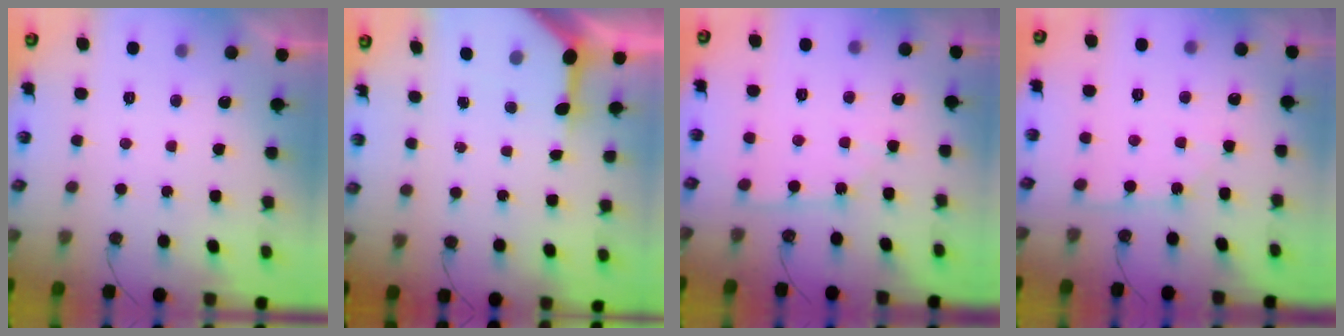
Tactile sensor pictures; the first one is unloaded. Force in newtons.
{"total": 6.7, "press": 6.7, "slide": 0.7}
{"total": 3.2, "press": 3.2, "slide": 0.5}
{"total": 2.2, "press": 2.1, "slide": 0.3}